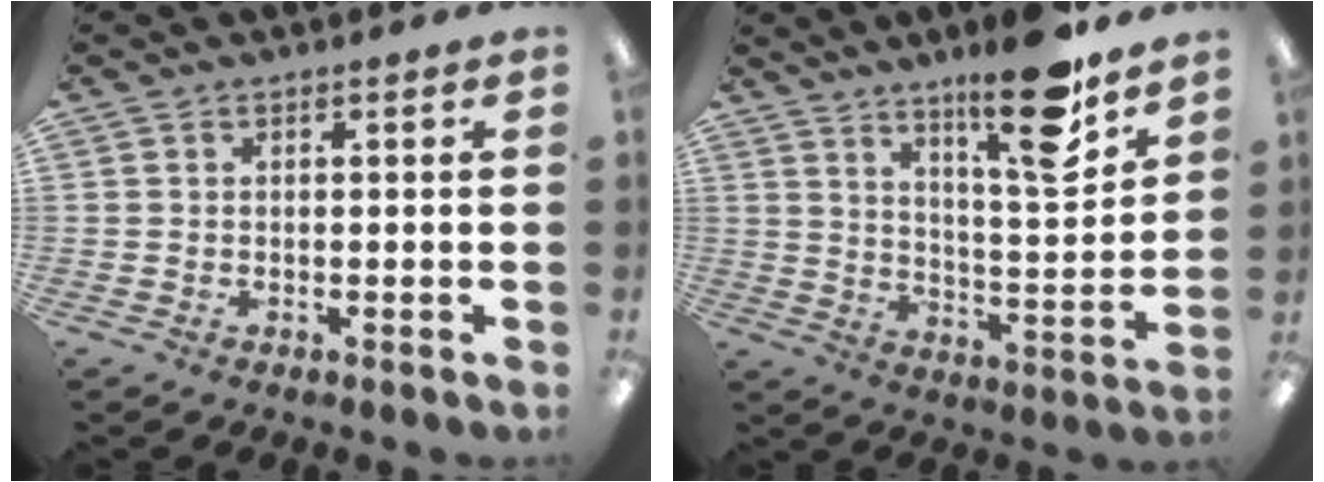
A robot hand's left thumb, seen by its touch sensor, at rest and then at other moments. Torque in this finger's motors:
{"motor_torque": [0.30, 0.39, 1.52, -1.24, 0.13]}